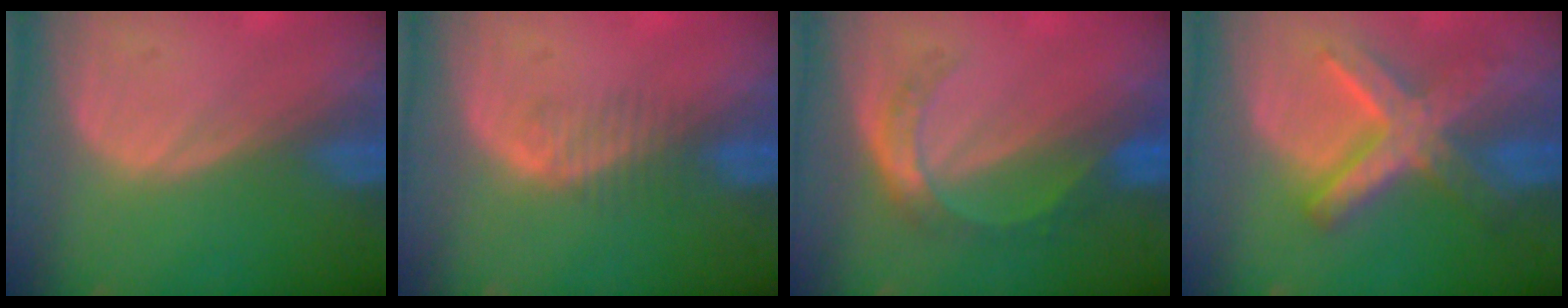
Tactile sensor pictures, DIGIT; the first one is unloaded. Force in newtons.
{"total": 2.2, "press": 2.0, "slide": 0.9}
{"total": 5.4, "press": 4.7, "slide": 2.6}
{"total": 8.7, "press": 8.6, "slide": 0.8}